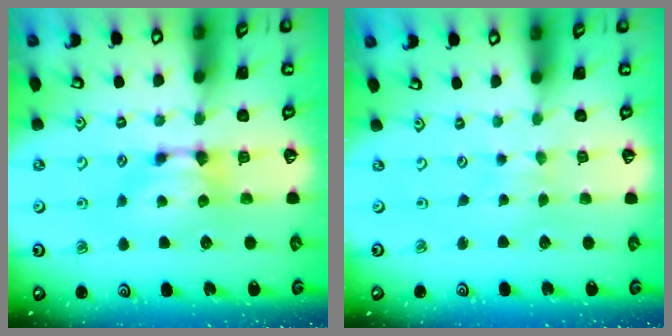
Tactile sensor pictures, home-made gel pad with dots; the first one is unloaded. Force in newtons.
{"total": 3.6, "press": 3.6, "slide": 0.1}